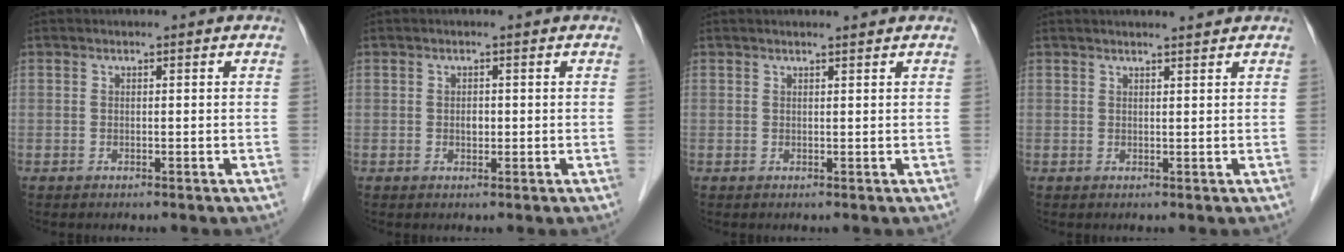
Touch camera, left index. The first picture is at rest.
{"total": 1.1, "force": [-0.4, 0.7, 0.7], "torque": [-0.011, -0.003, -0.008]}
{"total": 1.3, "force": [1.1, -0.2, 0.5], "torque": [-0.007, 0.002, 0.016]}
{"total": 2.6, "force": [2.4, -0.2, 1.0], "torque": [-0.014, 0.005, 0.028]}